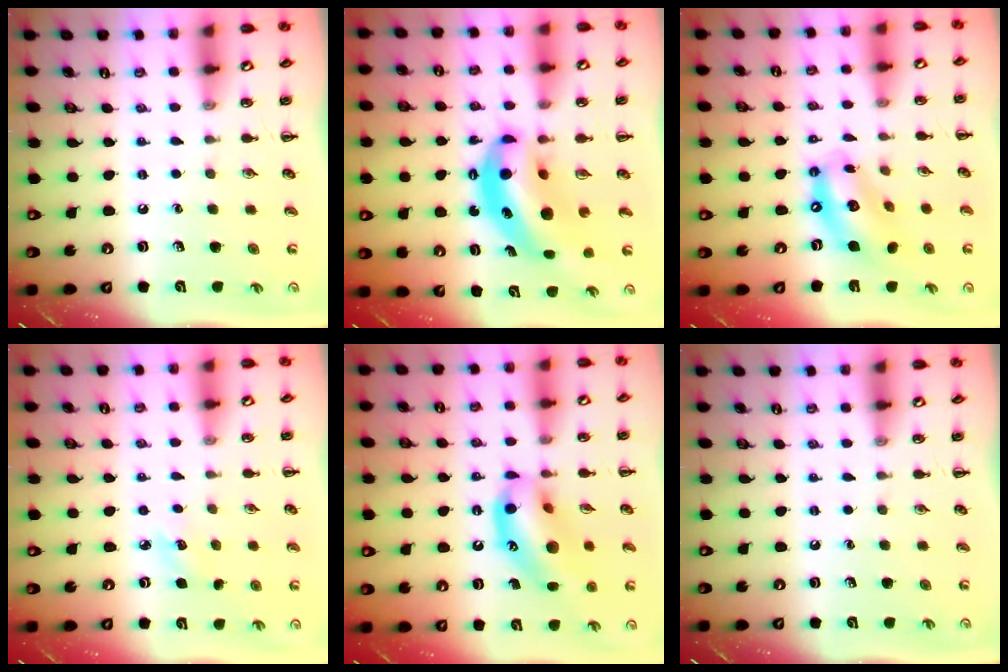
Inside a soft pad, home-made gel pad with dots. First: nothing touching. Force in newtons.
{"total": 10.8, "press": 10.4, "slide": 2.7}
{"total": 14.3, "press": 13.7, "slide": 3.8}
{"total": 4.2, "press": 4.0, "slide": 1.1}
{"total": 15.9, "press": 15.6, "slide": 3.0}
{"total": 0.0}